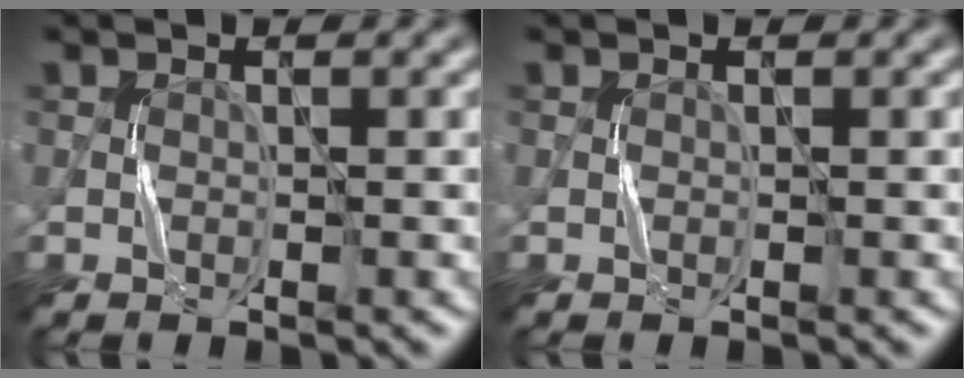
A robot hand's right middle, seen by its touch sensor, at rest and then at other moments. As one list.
[{"total": 0.0}]